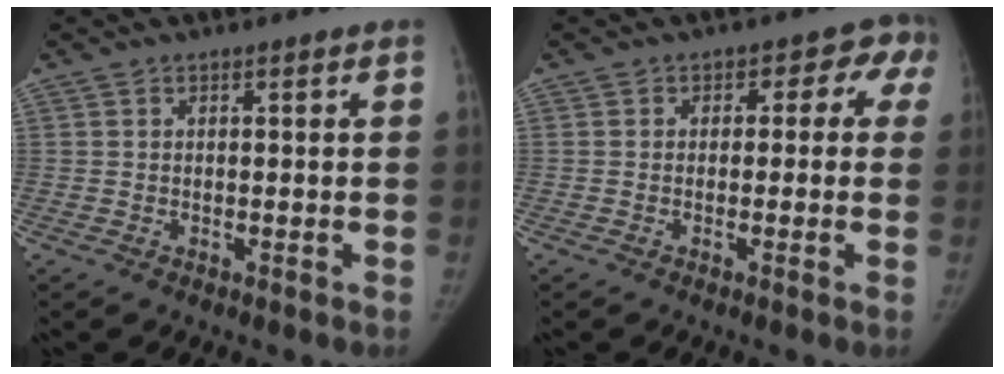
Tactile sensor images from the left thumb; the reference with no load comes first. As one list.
[{"total": 4.8, "force": [0.5, 4.1, 2.5], "torque": [0.023, 0.013, -0.012]}]